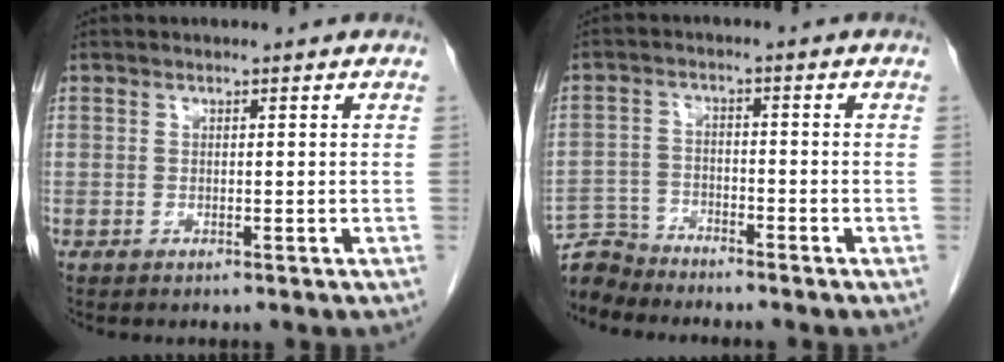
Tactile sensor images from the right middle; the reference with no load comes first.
{"total": 4.8, "force": [-4.7, 0.3, -1.0], "torque": [0.021, -0.003, -0.088]}